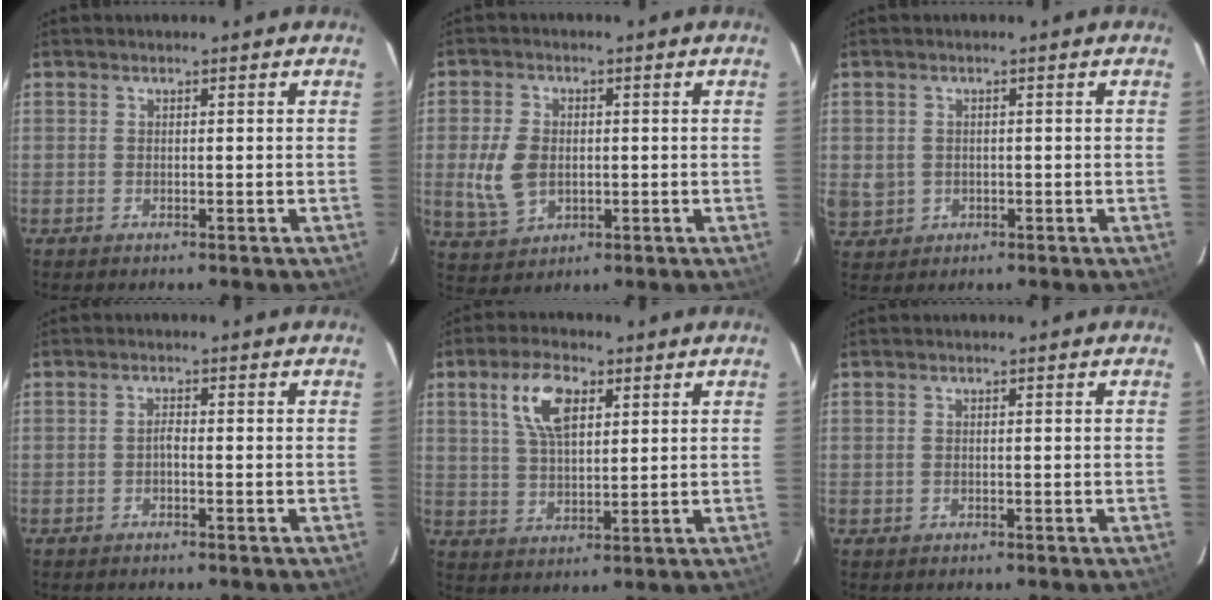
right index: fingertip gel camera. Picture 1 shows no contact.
{"total": 8.2, "force": [-0.6, 5.9, 5.7], "torque": [-0.127, 0.001, -0.001]}
{"total": 5.7, "force": [-0.3, 5.3, 1.9], "torque": [-0.052, 0.003, 0.008]}
{"total": 1.0, "force": [-0.6, 0.3, 0.7], "torque": [-0.013, 0.006, -0.014]}
{"total": 9.0, "force": [3.8, 4.1, 7.0], "torque": [-0.132, 0.015, 0.075]}
{"total": 0.5, "force": [-0.1, 0.5, 0.1], "torque": [0.000, 0.001, -0.001]}